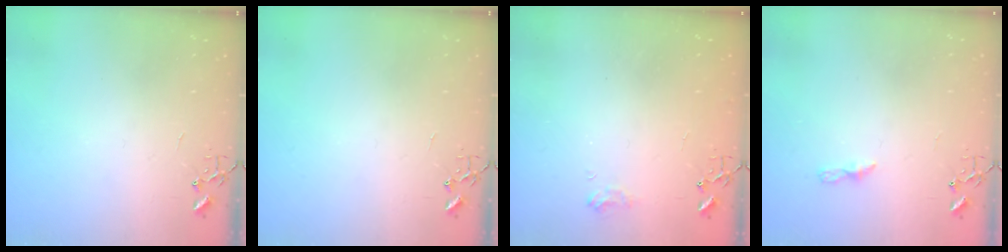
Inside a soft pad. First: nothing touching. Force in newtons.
{"total": 0.0}
{"total": 7.5, "press": 7.4, "slide": 0.8}
{"total": 3.7, "press": 3.7, "slide": 0.4}